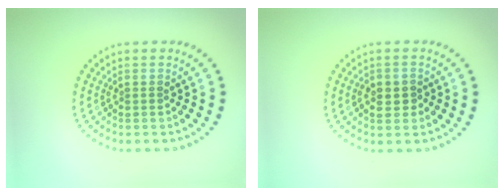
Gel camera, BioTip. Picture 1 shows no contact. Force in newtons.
{"total": 2.1, "press": 2.1, "slide": 0.4}